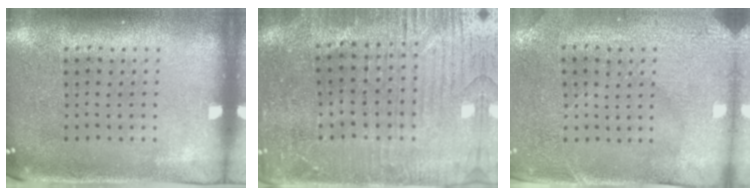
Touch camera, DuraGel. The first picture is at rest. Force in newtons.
{"total": 1.8, "press": 1.8, "slide": 0.5}
{"total": 2.9, "press": 2.7, "slide": 1.1}